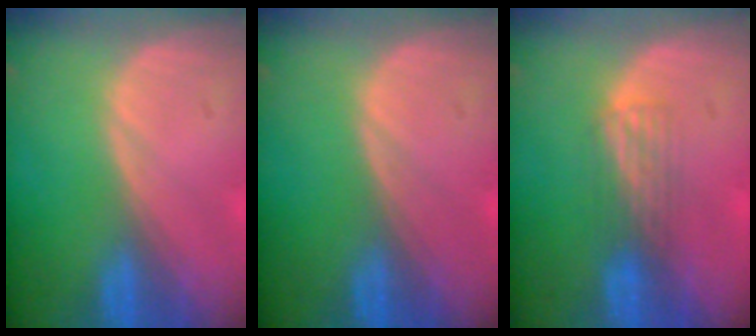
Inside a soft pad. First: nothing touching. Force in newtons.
{"total": 0.0}
{"total": 2.9, "press": 2.6, "slide": 1.2}